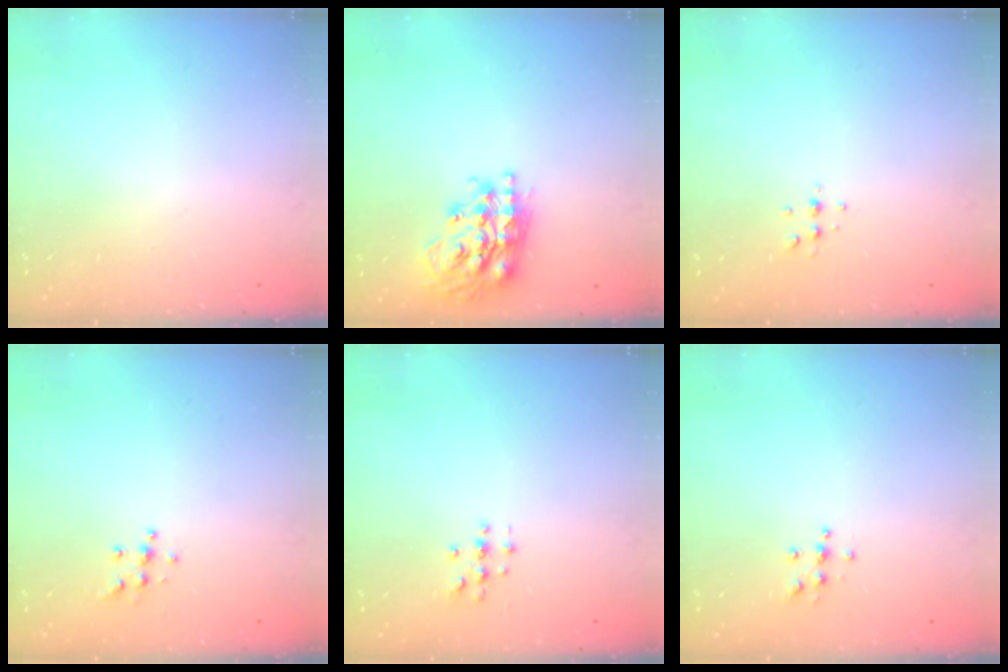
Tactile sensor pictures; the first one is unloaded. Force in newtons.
{"total": 19.2, "press": 19.1, "slide": 1.6}
{"total": 4.3, "press": 4.2, "slide": 1.1}
{"total": 5.4, "press": 5.4, "slide": 0.3}
{"total": 2.7, "press": 2.7, "slide": 0.3}
{"total": 5.5, "press": 5.5, "slide": 0.4}